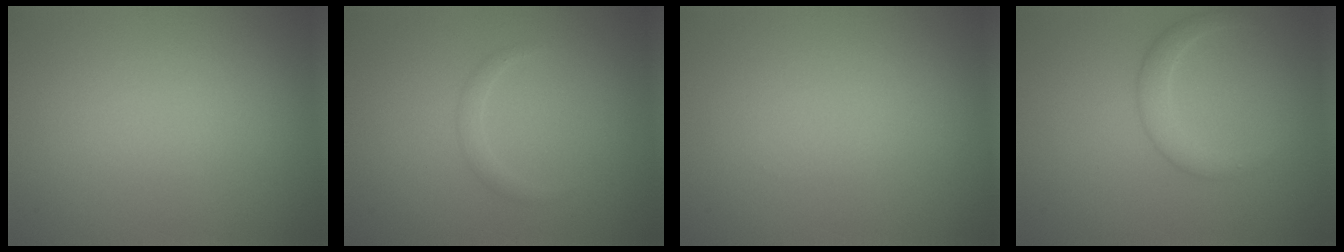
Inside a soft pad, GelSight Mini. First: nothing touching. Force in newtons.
{"total": 1.0, "press": 1.0, "slide": 0.1}
{"total": 0.0}
{"total": 2.2, "press": 2.1, "slide": 0.1}